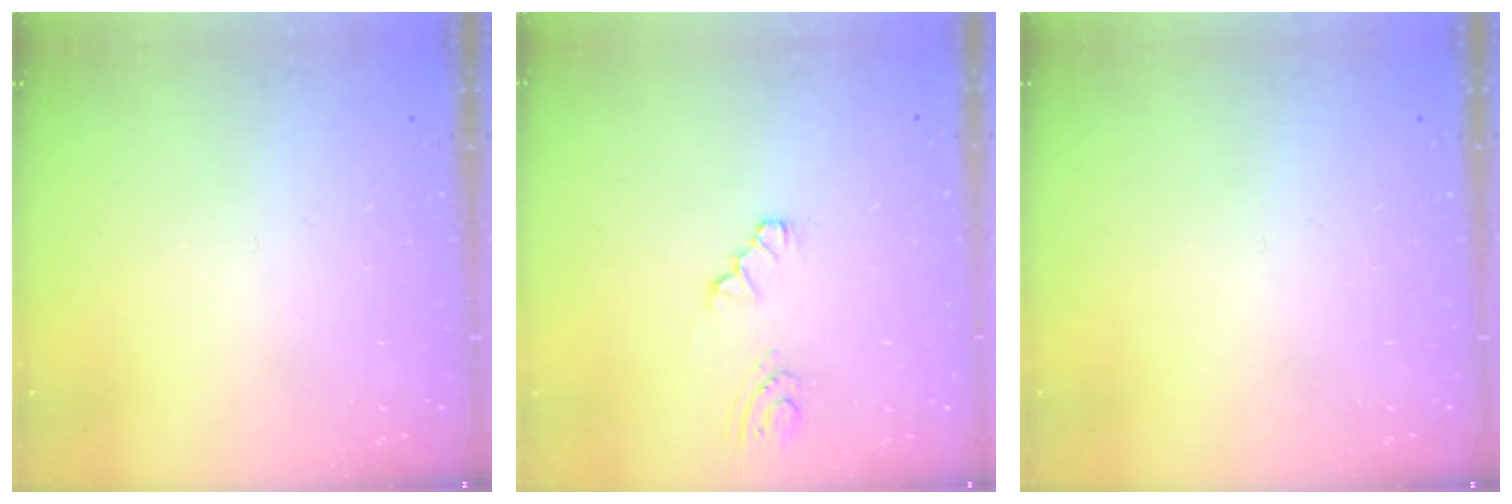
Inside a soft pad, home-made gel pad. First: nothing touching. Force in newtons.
{"total": 3.6, "press": 3.5, "slide": 0.5}
{"total": 0.0}